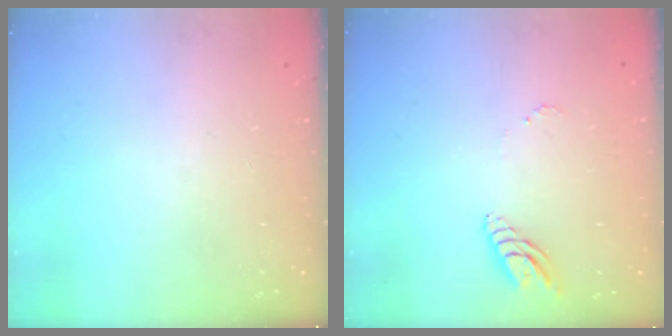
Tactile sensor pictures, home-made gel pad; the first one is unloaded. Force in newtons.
{"total": 8.7, "press": 8.6, "slide": 1.1}